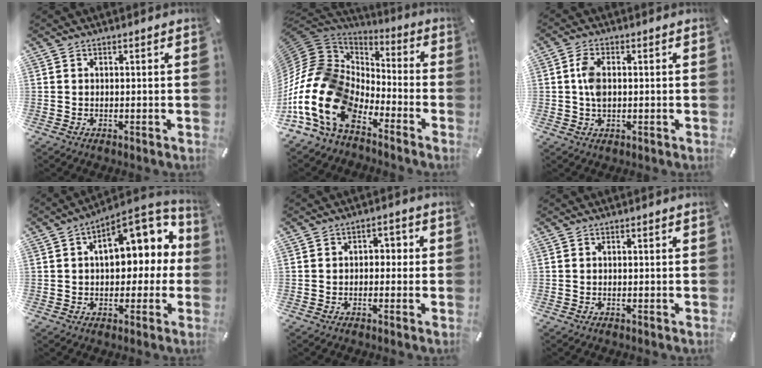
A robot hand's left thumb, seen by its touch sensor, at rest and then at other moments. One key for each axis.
{"total": 18.7, "fx": -9.6, "fy": 12.0, "fz": 10.7, "tx": -0.269, "ty": 0.013, "tz": -0.180}
{"total": 4.5, "fx": 0.5, "fy": 2.7, "fz": 3.6, "tx": -0.073, "ty": 0.002, "tz": 0.003}
{"total": 14.2, "fx": 4.0, "fy": 8.2, "fz": 10.9, "tx": -0.137, "ty": -0.019, "tz": 0.068}
{"total": 2.5, "fx": -1.3, "fy": 1.9, "fz": 1.1, "tx": -0.022, "ty": 0.014, "tz": -0.028}
{"total": 0.0}